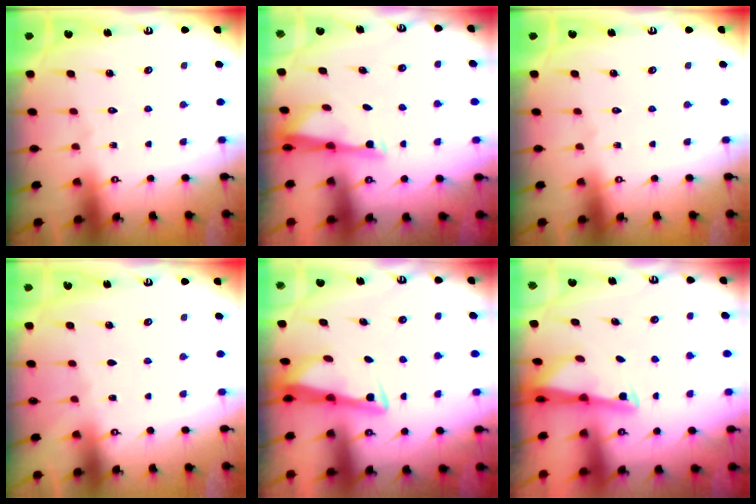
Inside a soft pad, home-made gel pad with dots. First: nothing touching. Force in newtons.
{"total": 2.9, "press": 2.9, "slide": 0.6}
{"total": 0.0}
{"total": 0.0}
{"total": 3.4, "press": 3.4, "slide": 0.4}
{"total": 2.0, "press": 2.0, "slide": 0.3}